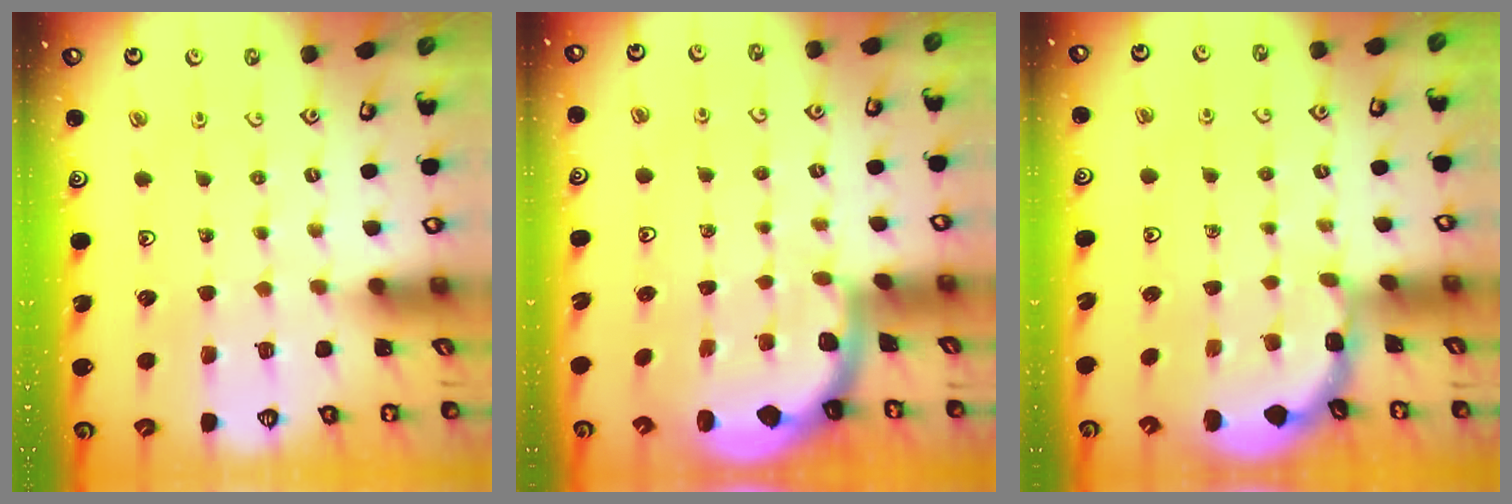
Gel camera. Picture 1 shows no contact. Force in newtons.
{"total": 1.9, "press": 1.8, "slide": 0.6}
{"total": 2.1, "press": 2.1, "slide": 0.1}